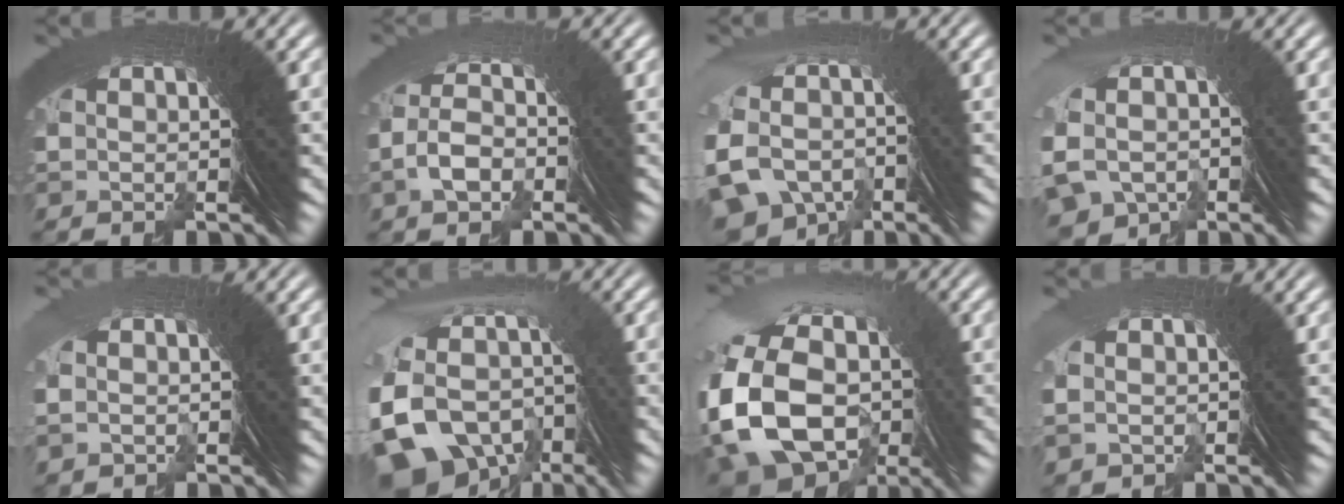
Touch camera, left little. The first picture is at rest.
{"total": 1.8, "force": [-0.3, 1.2, 1.3], "torque": [-0.029, 0.012, -0.007]}
{"total": 7.2, "force": [-3.6, 5.7, 2.4], "torque": [-0.067, -0.036, -0.047]}
{"total": 4.3, "force": [-2.4, 3.5, 0.7], "torque": [-0.023, -0.007, -0.040]}
{"total": 0.6, "force": [-0.1, 0.3, -0.6], "torque": [0.011, 0.005, -0.003]}
{"total": 11.1, "force": [-3.0, 9.0, 5.8], "torque": [-0.149, -0.054, -0.032]}
{"total": 12.9, "force": [-0.9, 9.4, 8.8], "torque": [-0.204, -0.043, 0.002]}
{"total": 0.6, "force": [-0.1, 0.5, -0.4], "torque": [0.006, 0.001, 0.003]}